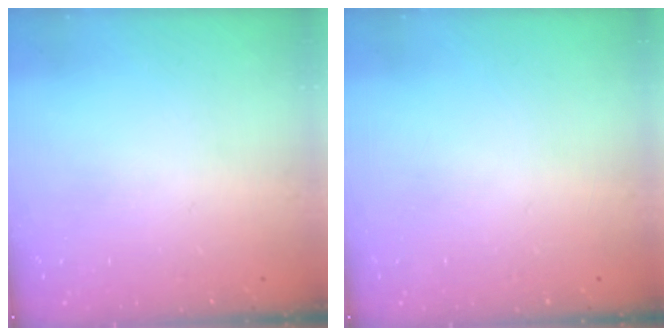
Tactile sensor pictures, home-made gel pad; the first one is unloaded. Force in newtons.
{"total": 0.0}